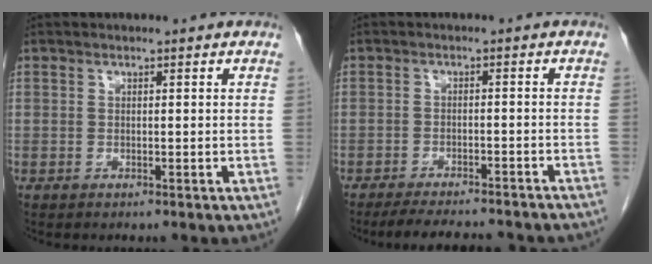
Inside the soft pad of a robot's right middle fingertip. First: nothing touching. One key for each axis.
{"total": 14.0, "fx": -12.5, "fy": 2.4, "fz": 5.7, "tx": -0.088, "ty": -0.010, "tz": -0.158}